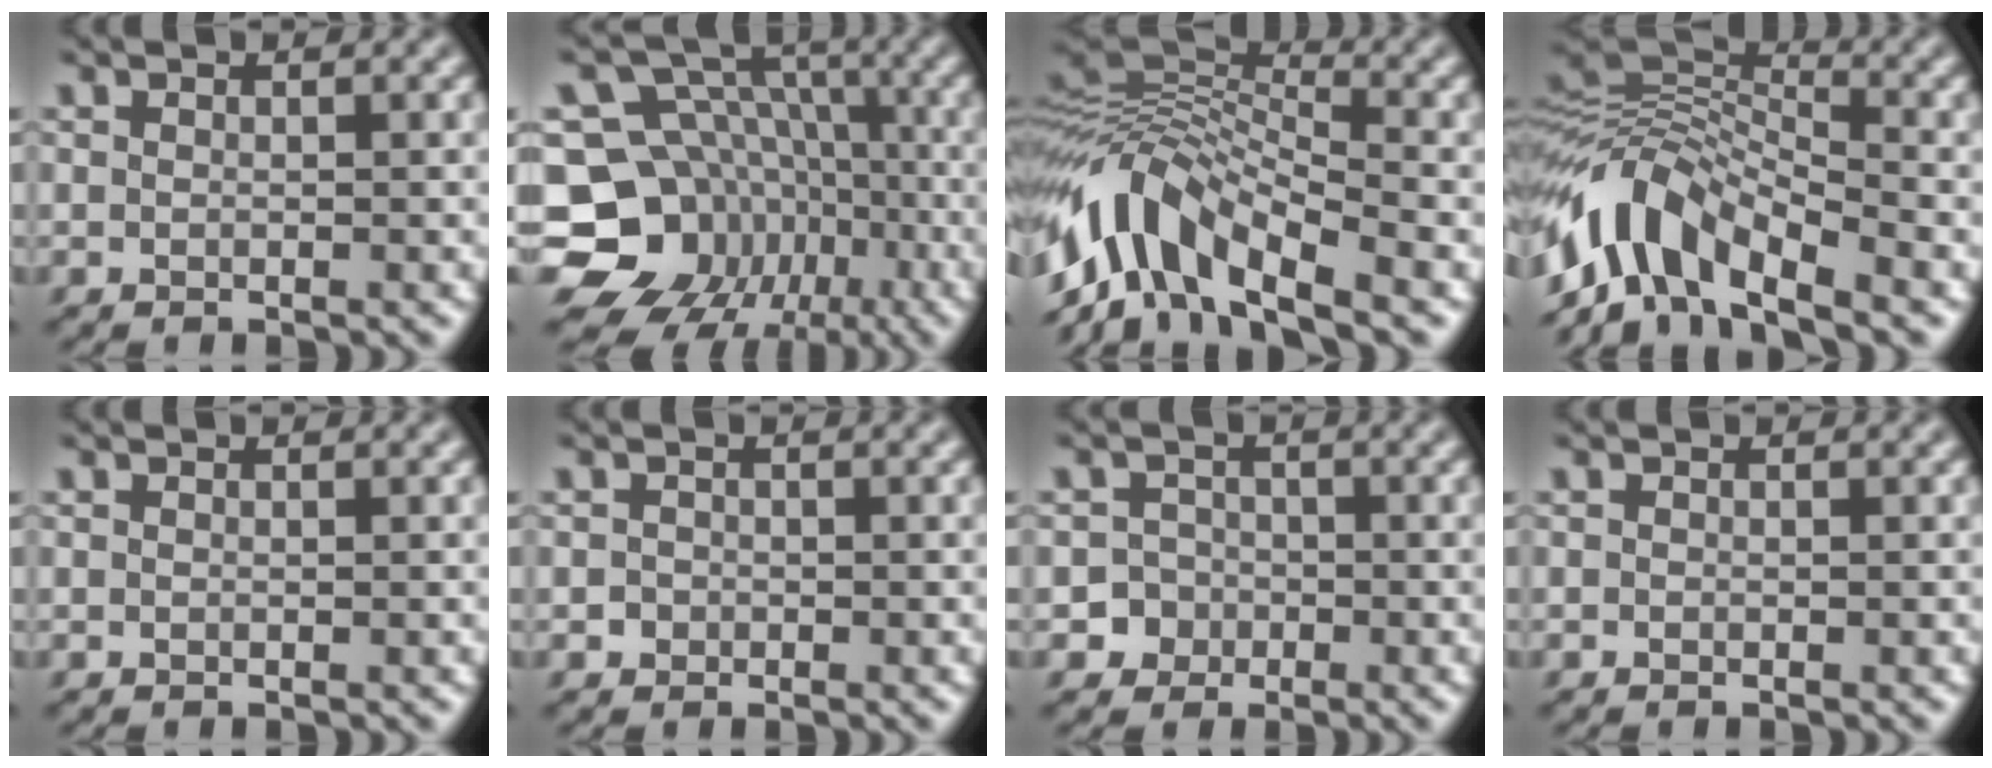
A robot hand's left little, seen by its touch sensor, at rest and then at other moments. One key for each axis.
{"total": 15.3, "fx": -6.8, "fy": 12.6, "fz": 5.2, "tx": -0.104, "ty": -0.010, "tz": -0.123}
{"total": 8.9, "fx": -4.9, "fy": 3.7, "fz": 6.5, "tx": -0.113, "ty": 0.015, "tz": -0.108}
{"total": 7.7, "fx": -4.6, "fy": 3.4, "fz": 5.1, "tx": -0.083, "ty": 0.013, "tz": -0.103}
{"total": 0.0}
{"total": 0.8, "fx": -0.4, "fy": 0.7, "fz": 0.0, "tx": 0.009, "ty": -0.003, "tz": -0.009}
{"total": 3.6, "fx": -1.9, "fy": 3.1, "fz": 0.2, "tx": 0.031, "ty": -0.001, "tz": -0.041}
{"total": 0.0}